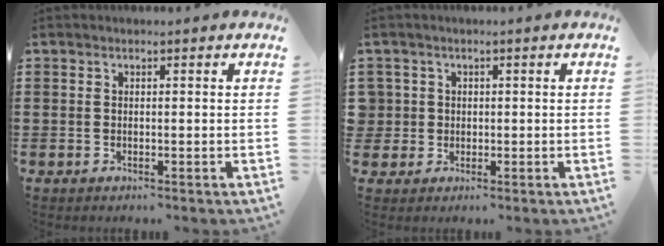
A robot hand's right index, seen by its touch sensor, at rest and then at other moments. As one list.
[{"total": 2.2, "force": [0.0, 2.2, 0.2], "torque": [-0.014, 0.009, -0.003]}]